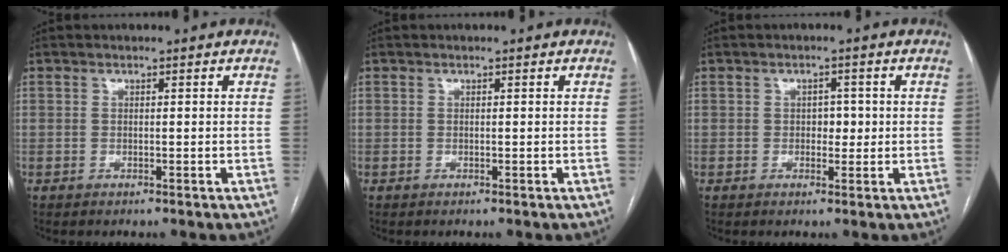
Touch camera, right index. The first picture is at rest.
{"total": 0.0}
{"total": 2.3, "force": [0.0, 1.5, 1.7], "torque": [-0.018, 0.003, -0.001]}